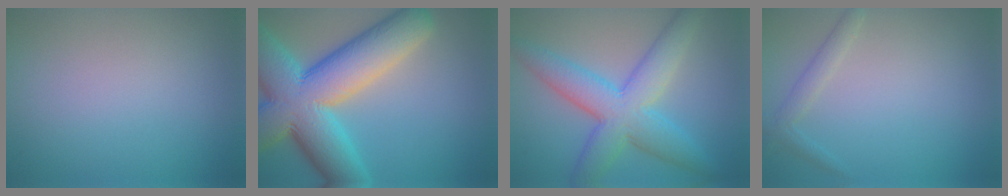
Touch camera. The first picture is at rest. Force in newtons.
{"total": 14.0, "press": 14.0, "slide": 0.7}
{"total": 7.2, "press": 7.2, "slide": 0.0}
{"total": 1.5, "press": 1.5, "slide": 0.1}